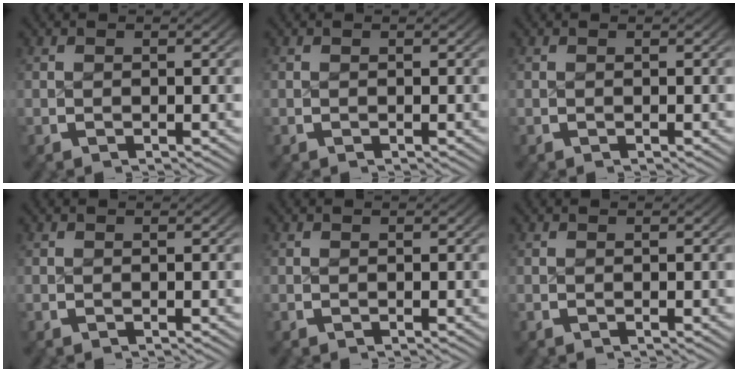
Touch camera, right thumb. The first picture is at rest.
{"total": 0.0}
{"total": 0.0}
{"total": 0.0}
{"total": 0.0}
{"total": 0.0}